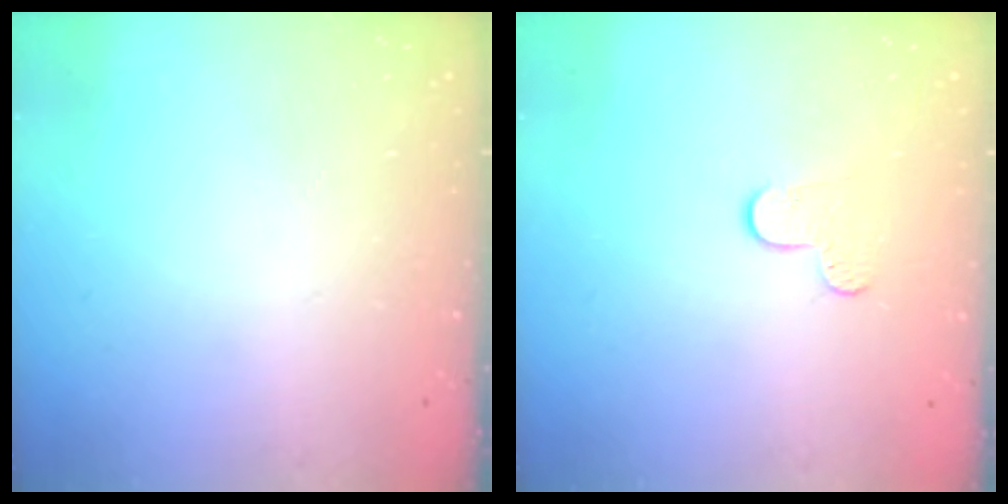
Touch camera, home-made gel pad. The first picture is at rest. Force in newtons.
{"total": 6.4, "press": 6.4, "slide": 0.5}